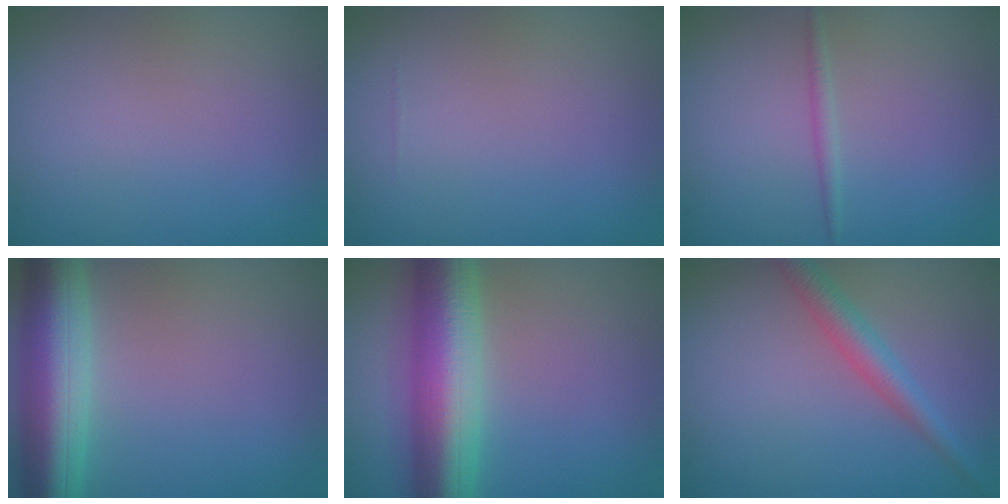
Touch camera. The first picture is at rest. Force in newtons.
{"total": 0.0}
{"total": 1.0, "press": 1.0, "slide": 0.0}
{"total": 8.4, "press": 8.4, "slide": 0.3}
{"total": 10.7, "press": 10.7, "slide": 0.0}
{"total": 2.9, "press": 2.9, "slide": 0.1}